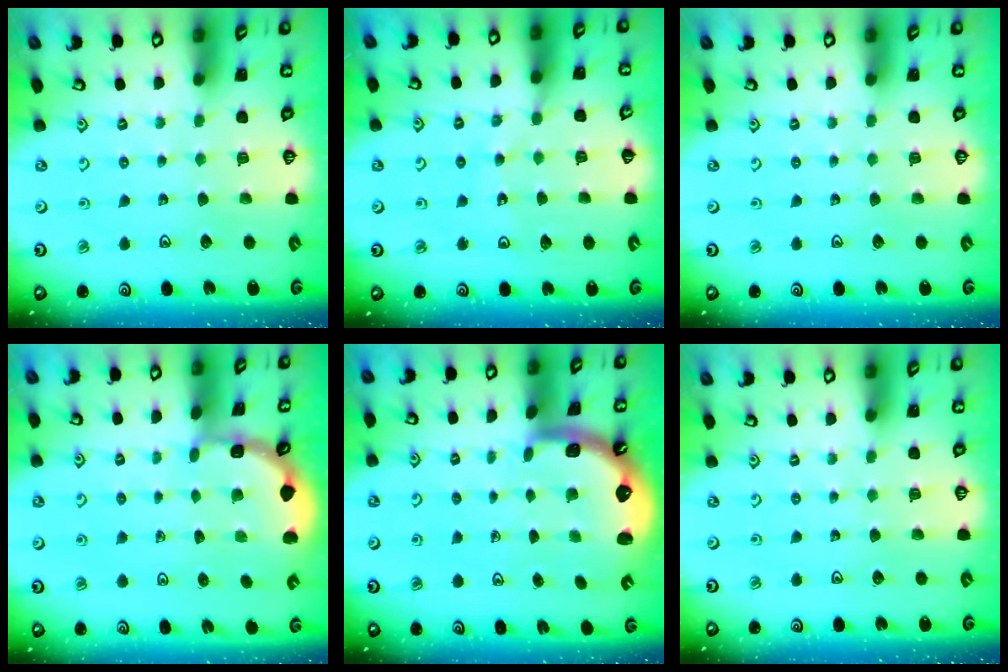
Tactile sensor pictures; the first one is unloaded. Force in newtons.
{"total": 9.8, "press": 9.7, "slide": 1.1}
{"total": 0.0}
{"total": 2.1, "press": 2.1, "slide": 0.1}
{"total": 1.6, "press": 1.5, "slide": 0.6}
{"total": 0.0}